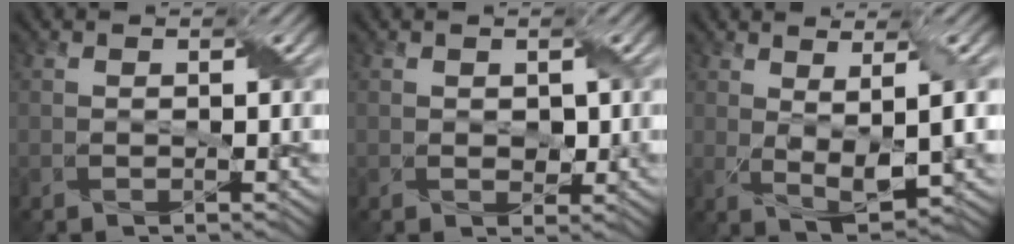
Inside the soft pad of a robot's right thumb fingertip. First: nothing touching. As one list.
[{"total": 1.2, "force": [0.1, 1.1, 0.6], "torque": [-0.012, -0.006, 0.005]}, {"total": 4.8, "force": [1.3, 1.3, 4.4], "torque": [-0.086, -0.003, 0.027]}]